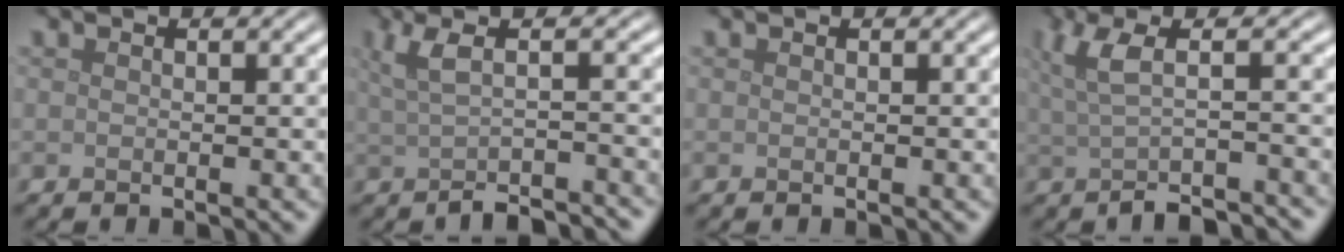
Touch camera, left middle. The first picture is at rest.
{"total": 4.5, "force": [-0.7, 1.5, 4.1], "torque": [-0.062, -0.003, -0.017]}
{"total": 0.0}
{"total": 4.9, "force": [-0.7, 1.8, 4.5], "torque": [-0.072, -0.007, -0.016]}